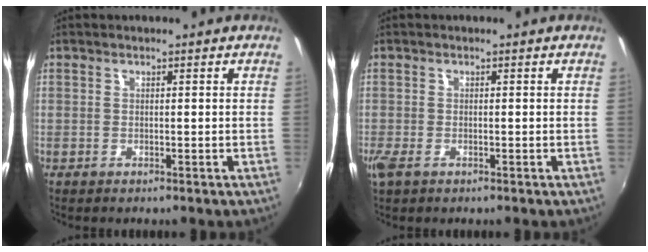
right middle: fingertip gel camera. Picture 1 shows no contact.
{"total": 2.5, "force": [-1.4, 1.3, 1.7], "torque": [-0.036, -0.011, -0.025]}